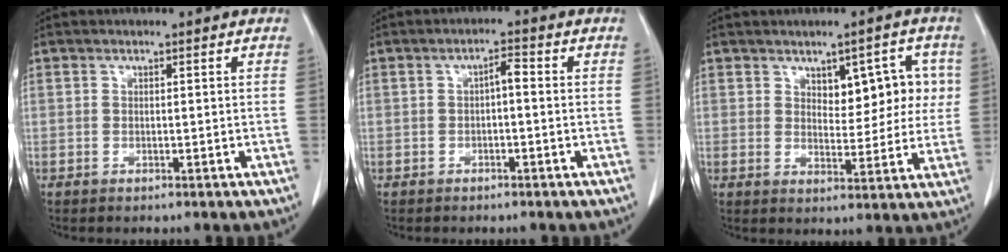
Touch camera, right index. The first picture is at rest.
{"total": 2.2, "force": [-0.2, 0.6, 2.1], "torque": [-0.033, 0.008, -0.003]}
{"total": 7.0, "force": [2.4, 3.8, 5.4], "torque": [-0.059, 0.018, 0.040]}